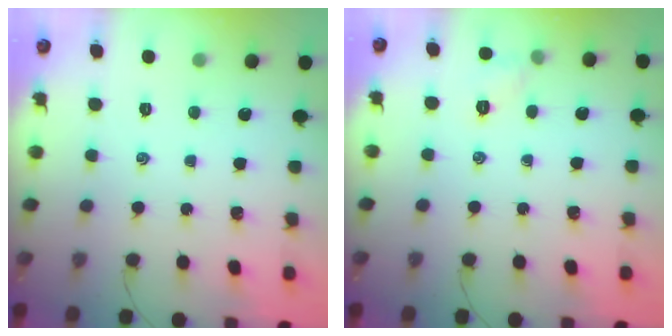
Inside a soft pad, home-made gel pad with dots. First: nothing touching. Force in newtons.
{"total": 5.6, "press": 5.5, "slide": 1.3}